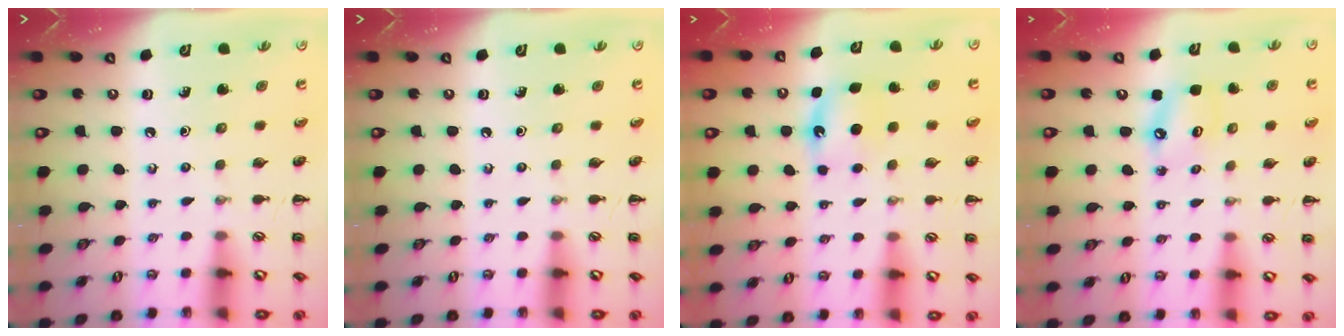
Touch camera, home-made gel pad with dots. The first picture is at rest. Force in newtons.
{"total": 0.0}
{"total": 5.7, "press": 5.4, "slide": 1.9}
{"total": 5.3, "press": 5.3, "slide": 0.9}